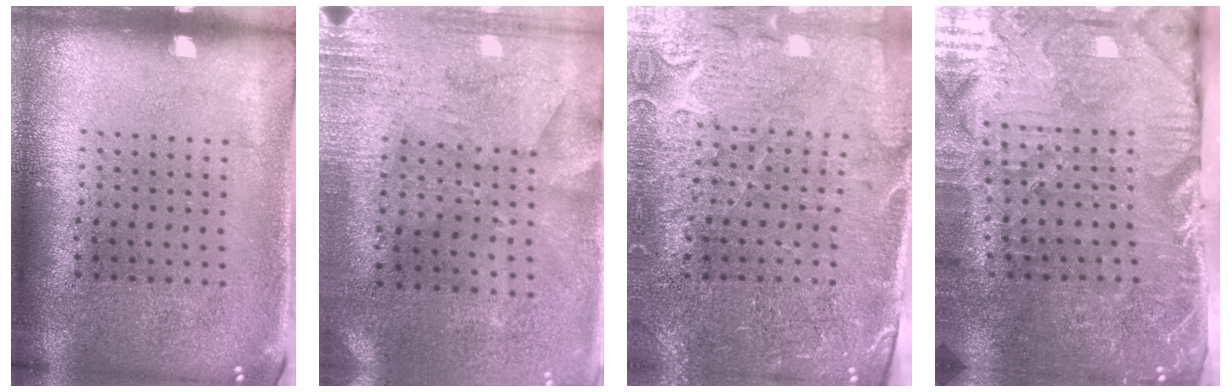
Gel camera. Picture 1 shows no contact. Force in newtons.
{"total": 2.8, "press": 2.3, "slide": 1.7}
{"total": 3.3, "press": 3.2, "slide": 0.9}
{"total": 4.1, "press": 4.0, "slide": 1.0}